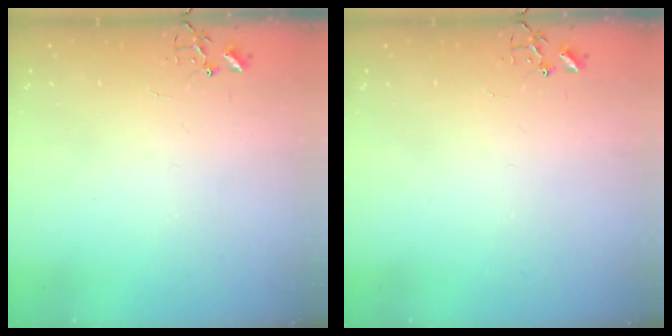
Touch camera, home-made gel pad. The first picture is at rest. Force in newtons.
{"total": 0.0}